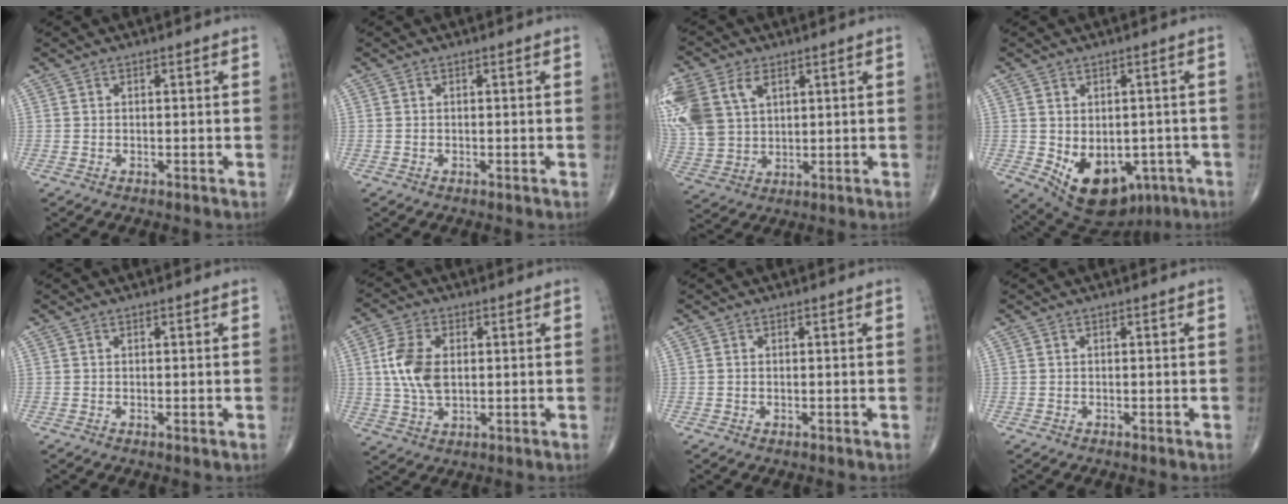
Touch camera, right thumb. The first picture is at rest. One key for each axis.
{"total": 0.0}
{"total": 19.1, "fx": 7.0, "fy": 13.4, "fz": 11.7, "tx": -0.296, "ty": 0.019, "tz": 0.146}
{"total": 14.0, "fx": -4.6, "fy": 9.4, "fz": 9.3, "tx": -0.120, "ty": 0.003, "tz": -0.044}
{"total": 0.5, "fx": 0.0, "fy": 0.1, "fz": 0.5, "tx": -0.015, "ty": -0.005, "tz": 0.001}
{"total": 9.3, "fx": 1.1, "fy": 5.5, "fz": 7.4, "tx": -0.154, "ty": -0.001, "tz": 0.025}
{"total": 0.0}
{"total": 0.0}